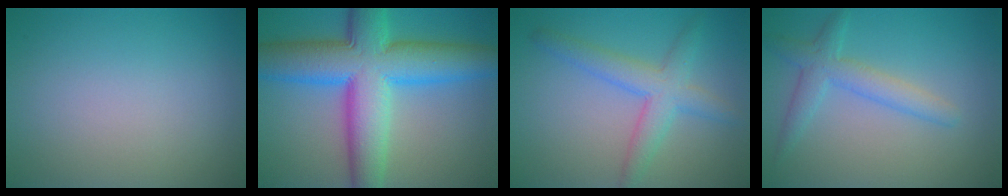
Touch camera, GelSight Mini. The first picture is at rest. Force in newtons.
{"total": 12.3, "press": 12.3, "slide": 0.2}
{"total": 4.0, "press": 4.0, "slide": 0.1}
{"total": 2.1, "press": 2.1, "slide": 0.1}